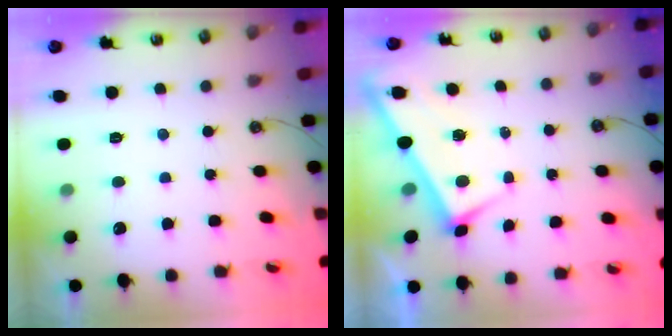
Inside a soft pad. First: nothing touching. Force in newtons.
{"total": 2.6, "press": 2.6, "slide": 0.2}